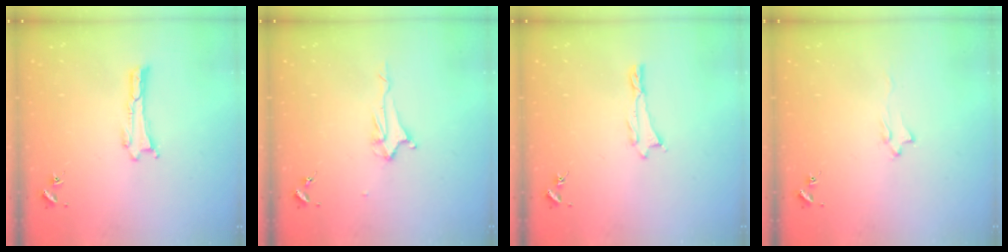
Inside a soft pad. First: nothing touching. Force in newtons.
{"total": 2.2, "press": 2.2, "slide": 0.3}
{"total": 0.0}
{"total": 1.6, "press": 1.5, "slide": 0.2}